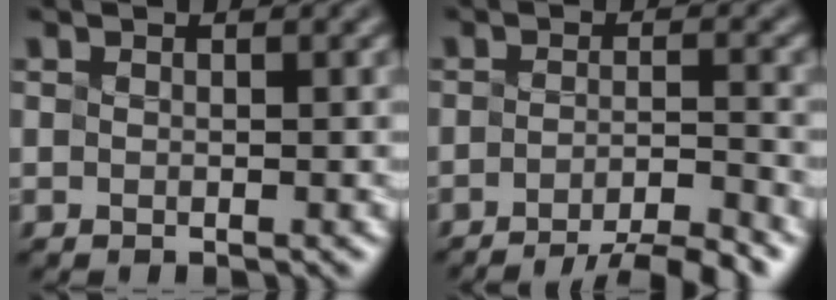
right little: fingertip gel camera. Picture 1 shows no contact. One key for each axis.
{"total": 5.6, "fx": -4.2, "fy": 1.0, "fz": 3.6, "tx": -0.052, "ty": 0.001, "tz": -0.067}